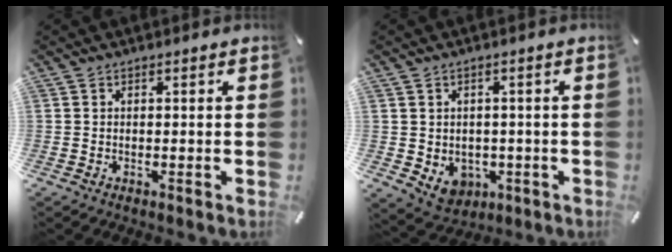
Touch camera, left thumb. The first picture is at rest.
{"total": 4.6, "force": [-0.5, 4.3, 1.6], "torque": [-0.024, -0.002, -0.009]}